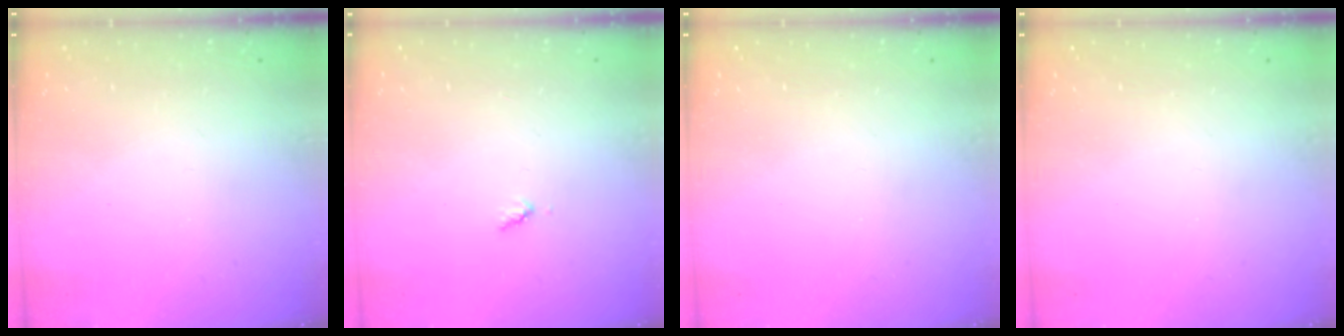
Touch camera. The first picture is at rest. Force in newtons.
{"total": 3.0, "press": 3.0, "slide": 0.3}
{"total": 0.0}
{"total": 0.0}